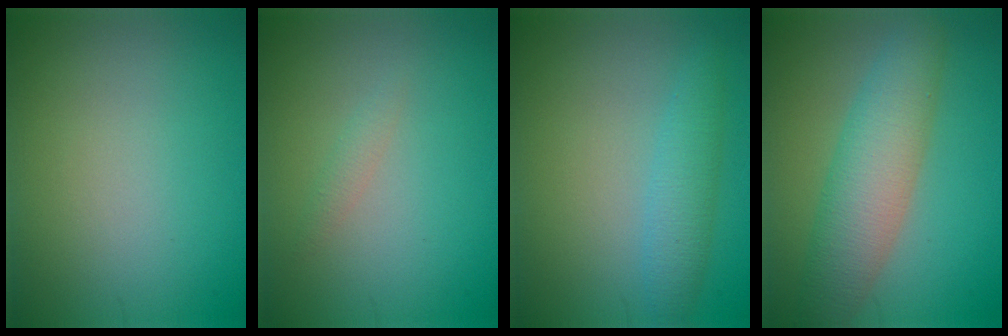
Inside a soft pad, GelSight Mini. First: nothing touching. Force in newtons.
{"total": 0.9, "press": 0.9, "slide": 0.1}
{"total": 2.6, "press": 2.6, "slide": 0.0}
{"total": 6.0, "press": 6.0, "slide": 0.1}